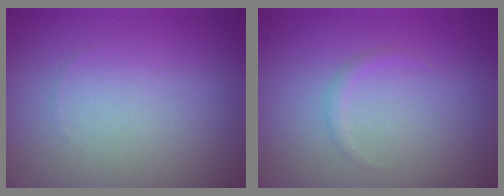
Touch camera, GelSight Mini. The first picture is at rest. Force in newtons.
{"total": 0.6, "press": 0.6, "slide": 0.1}